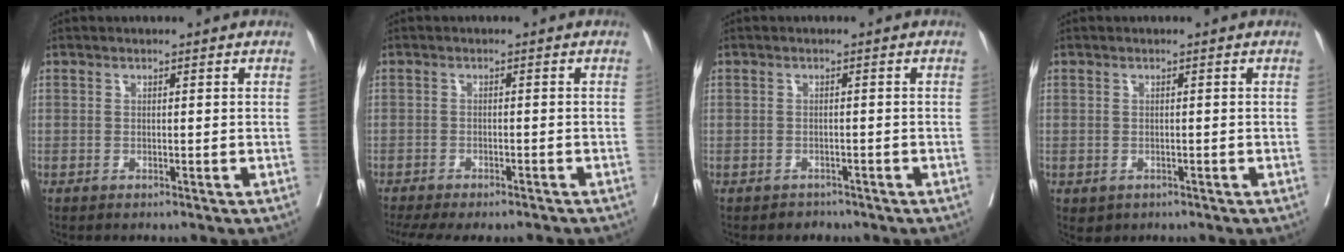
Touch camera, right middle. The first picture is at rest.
{"total": 11.9, "force": [-10.2, 3.0, 5.3], "torque": [-0.105, -0.009, -0.136]}
{"total": 1.7, "force": [-1.3, 1.0, -0.1], "torque": [-0.005, 0.002, -0.023]}
{"total": 1.4, "force": [-0.5, 1.2, 0.4], "torque": [-0.007, 0.002, 0.003]}